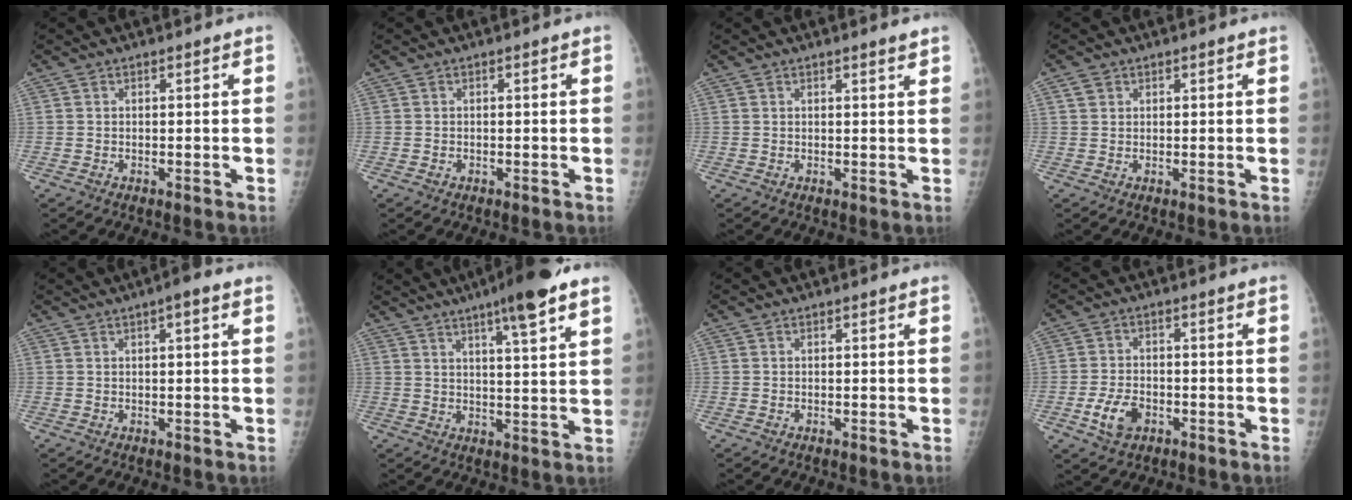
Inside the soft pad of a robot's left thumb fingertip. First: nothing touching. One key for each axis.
{"total": 0.5, "fx": -0.2, "fy": 0.5, "fz": 0.2, "tx": -0.001, "ty": 0.002, "tz": -0.005}
{"total": 1.0, "fx": 0.8, "fy": -0.1, "fz": 0.6, "tx": -0.006, "ty": -0.007, "tz": 0.011}
{"total": 1.6, "fx": 0.8, "fy": 1.3, "fz": 0.5, "tx": 0.000, "ty": -0.001, "tz": 0.013}
{"total": 2.7, "fx": 1.2, "fy": 0.4, "fz": 2.4, "tx": -0.037, "ty": 0.004, "tz": 0.014}
{"total": 10.7, "fx": 6.6, "fy": 0.9, "fz": 8.4, "tx": -0.124, "ty": -0.022, "tz": 0.095}
{"total": 0.0}
{"total": 5.9, "fx": -2.5, "fy": 3.9, "fz": 3.7, "tx": -0.068, "ty": 0.011, "tz": -0.043}